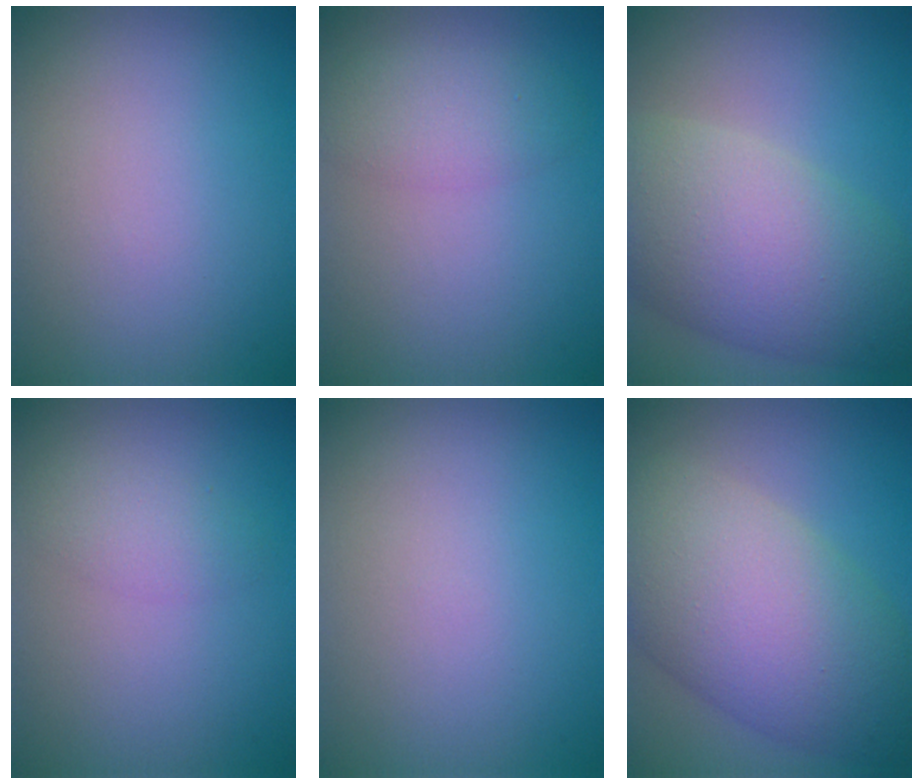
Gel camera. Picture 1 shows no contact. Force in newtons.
{"total": 2.8, "press": 2.8, "slide": 0.1}
{"total": 9.3, "press": 9.3, "slide": 0.1}
{"total": 1.8, "press": 1.8, "slide": 0.1}
{"total": 0.0}
{"total": 10.9, "press": 10.9, "slide": 0.2}